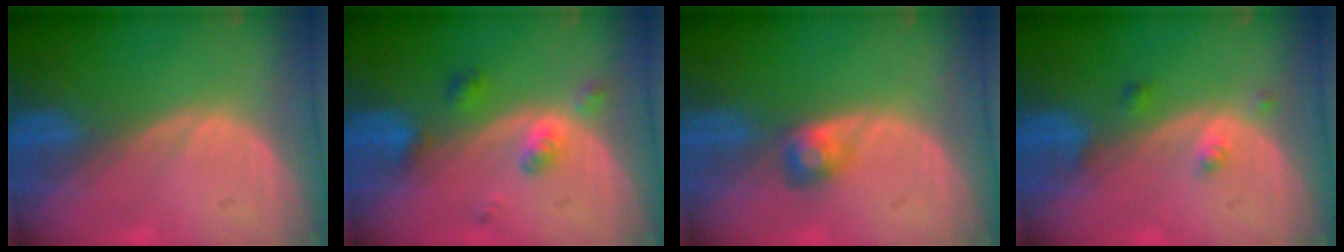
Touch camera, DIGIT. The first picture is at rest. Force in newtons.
{"total": 4.4, "press": 4.0, "slide": 1.7}
{"total": 2.3, "press": 2.3, "slide": 0.2}
{"total": 2.1, "press": 2.1, "slide": 0.2}